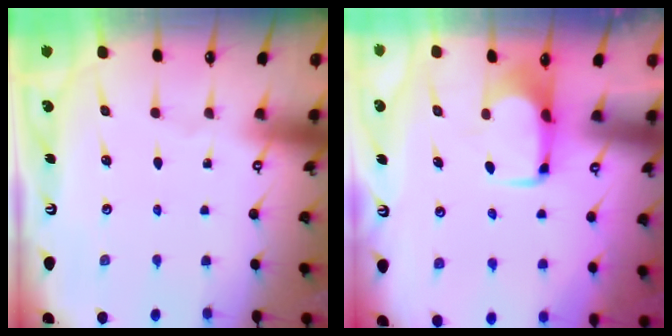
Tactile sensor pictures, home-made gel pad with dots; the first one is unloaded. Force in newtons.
{"total": 2.0, "press": 2.0, "slide": 0.4}